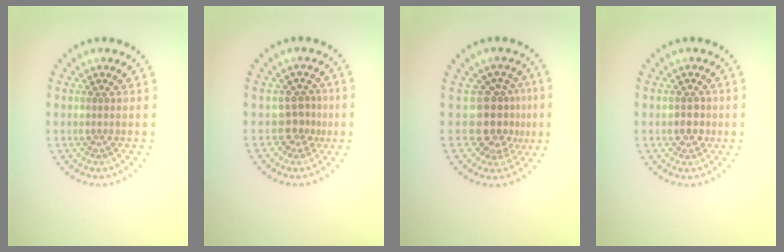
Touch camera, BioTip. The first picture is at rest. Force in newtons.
{"total": 2.2, "press": 1.5, "slide": 1.6}
{"total": 4.1, "press": 3.1, "slide": 2.7}
{"total": 1.7, "press": 1.5, "slide": 0.8}